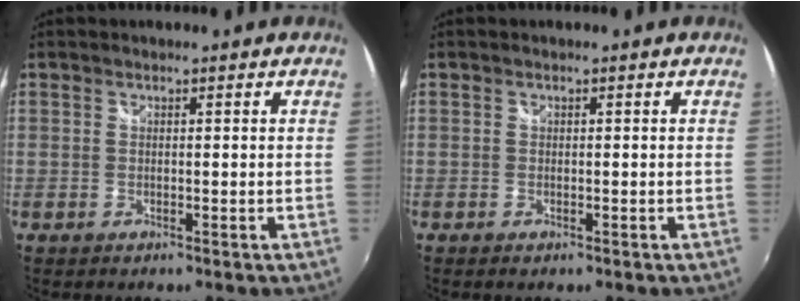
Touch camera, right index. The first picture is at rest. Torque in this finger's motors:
{"motor_torque": [0.00, 0.07, 0.03, 0.00]}